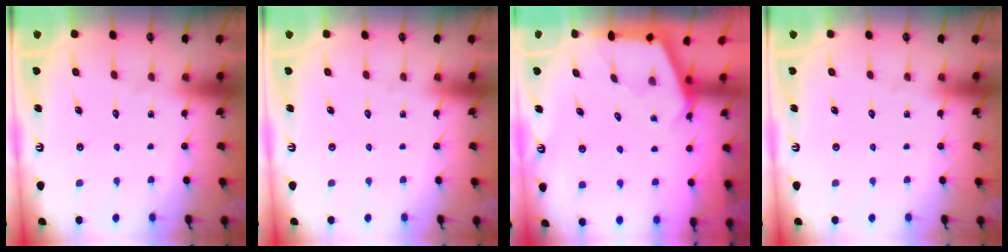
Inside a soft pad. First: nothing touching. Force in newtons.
{"total": 0.0}
{"total": 2.6, "press": 2.6, "slide": 0.3}
{"total": 0.0}